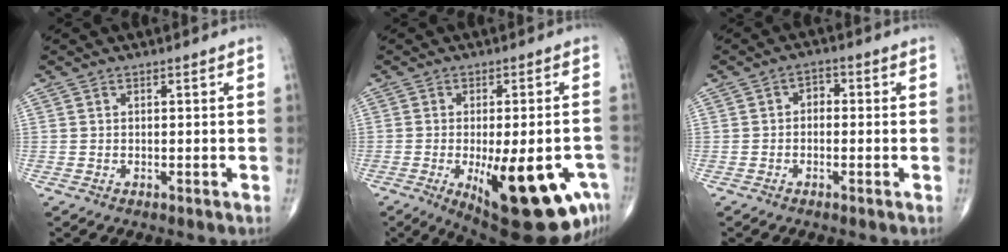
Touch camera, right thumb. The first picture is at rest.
{"total": 20.3, "force": [-7.6, 7.2, 17.4], "torque": [-0.185, -0.002, -0.085]}
{"total": 2.4, "force": [-0.3, 1.8, 1.5], "torque": [-0.007, 0.009, -0.017]}